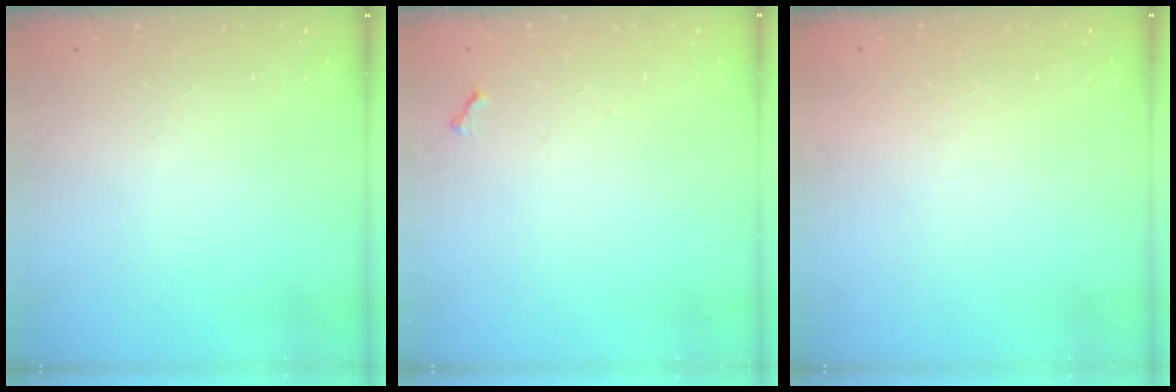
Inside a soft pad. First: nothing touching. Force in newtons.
{"total": 3.8, "press": 3.8, "slide": 0.5}
{"total": 1.6, "press": 1.5, "slide": 0.1}